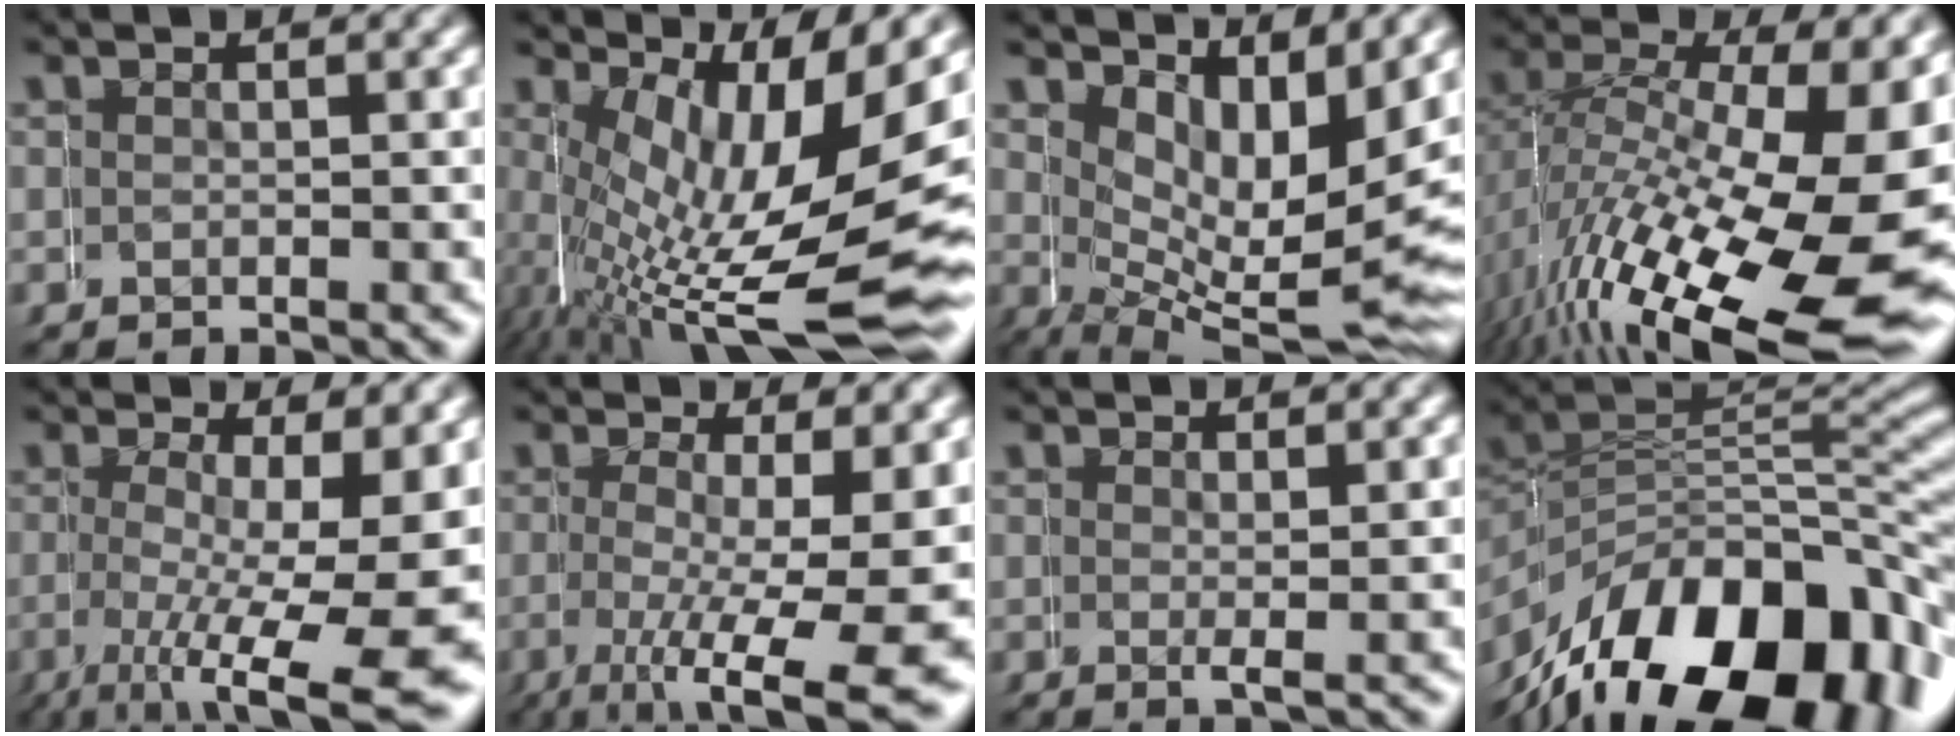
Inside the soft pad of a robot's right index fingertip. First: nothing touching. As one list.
[{"total": 11.7, "force": [-1.3, 3.8, 11.0], "torque": [-0.187, -0.041, 0.011]}, {"total": 7.8, "force": [2.5, 2.9, 6.8], "torque": [-0.103, -0.035, 0.052]}, {"total": 16.1, "force": [-4.1, 7.5, 13.6], "torque": [-0.226, -0.065, -0.016]}, {"total": 8.0, "force": [-0.1, 1.5, 7.9], "torque": [-0.119, -0.029, 0.022]}, {"total": 7.2, "force": [-0.9, 1.4, 7.0], "torque": [-0.116, -0.036, 0.011]}, {"total": 2.0, "force": [1.0, -0.4, 1.7], "torque": [-0.026, 0.001, 0.016]}, {"total": 18.8, "force": [-6.1, 11.7, 13.3], "torque": [-0.212, -0.045, -0.061]}]